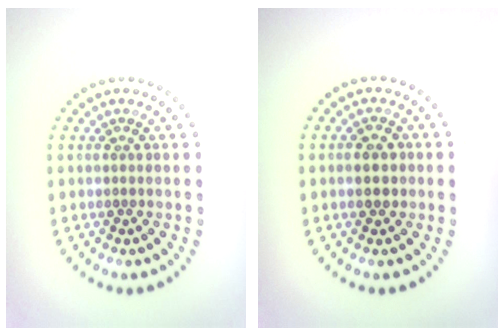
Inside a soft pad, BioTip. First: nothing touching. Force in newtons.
{"total": 1.7, "press": 1.7, "slide": 0.1}